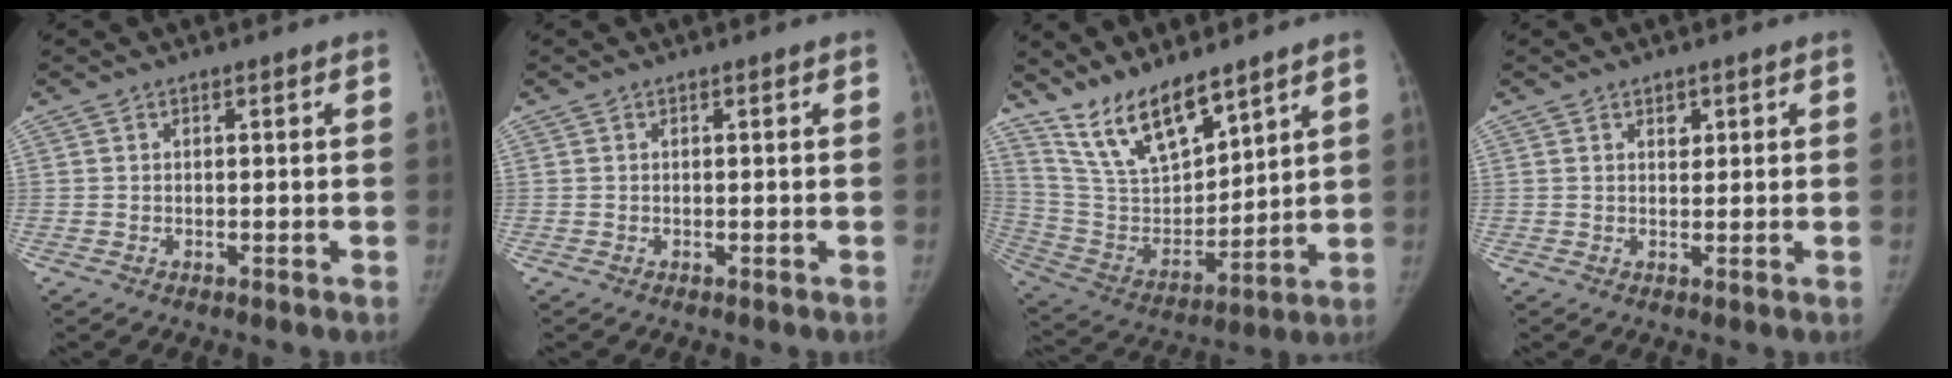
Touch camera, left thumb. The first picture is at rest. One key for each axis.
{"total": 0.0}
{"total": 14.9, "fx": 11.7, "fy": 5.0, "fz": 7.8, "tx": -0.115, "ty": -0.066, "tz": 0.235}
{"total": 1.8, "fx": 1.0, "fy": 1.2, "fz": 0.8, "tx": -0.001, "ty": -0.005, "tz": 0.015}